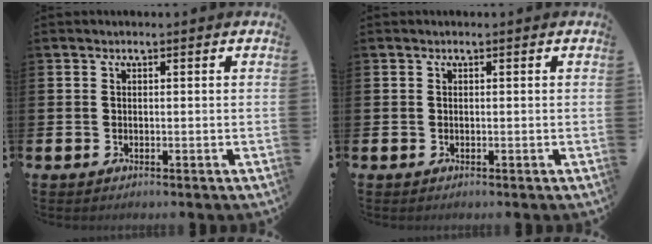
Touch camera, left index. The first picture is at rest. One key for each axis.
{"total": 0.0}